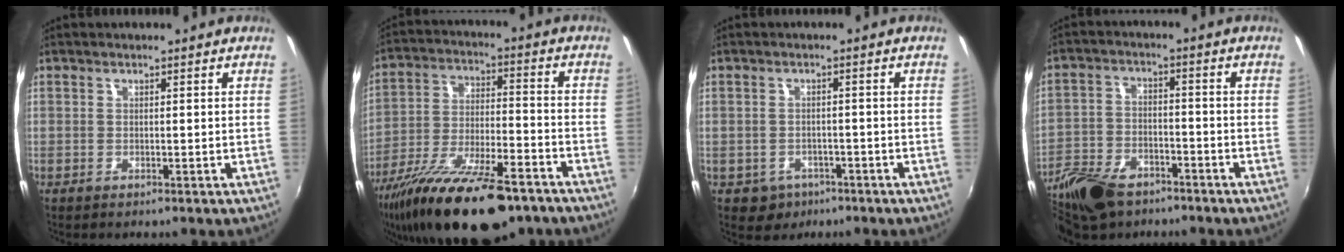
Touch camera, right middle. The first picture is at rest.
{"total": 23.1, "force": [-16.2, 7.0, 14.8], "torque": [-0.276, -0.049, -0.261]}
{"total": 4.3, "force": [-2.2, 3.5, 1.0], "torque": [-0.031, 0.002, -0.025]}
{"total": 12.5, "force": [-8.8, 6.4, 6.0], "torque": [-0.152, -0.010, -0.167]}